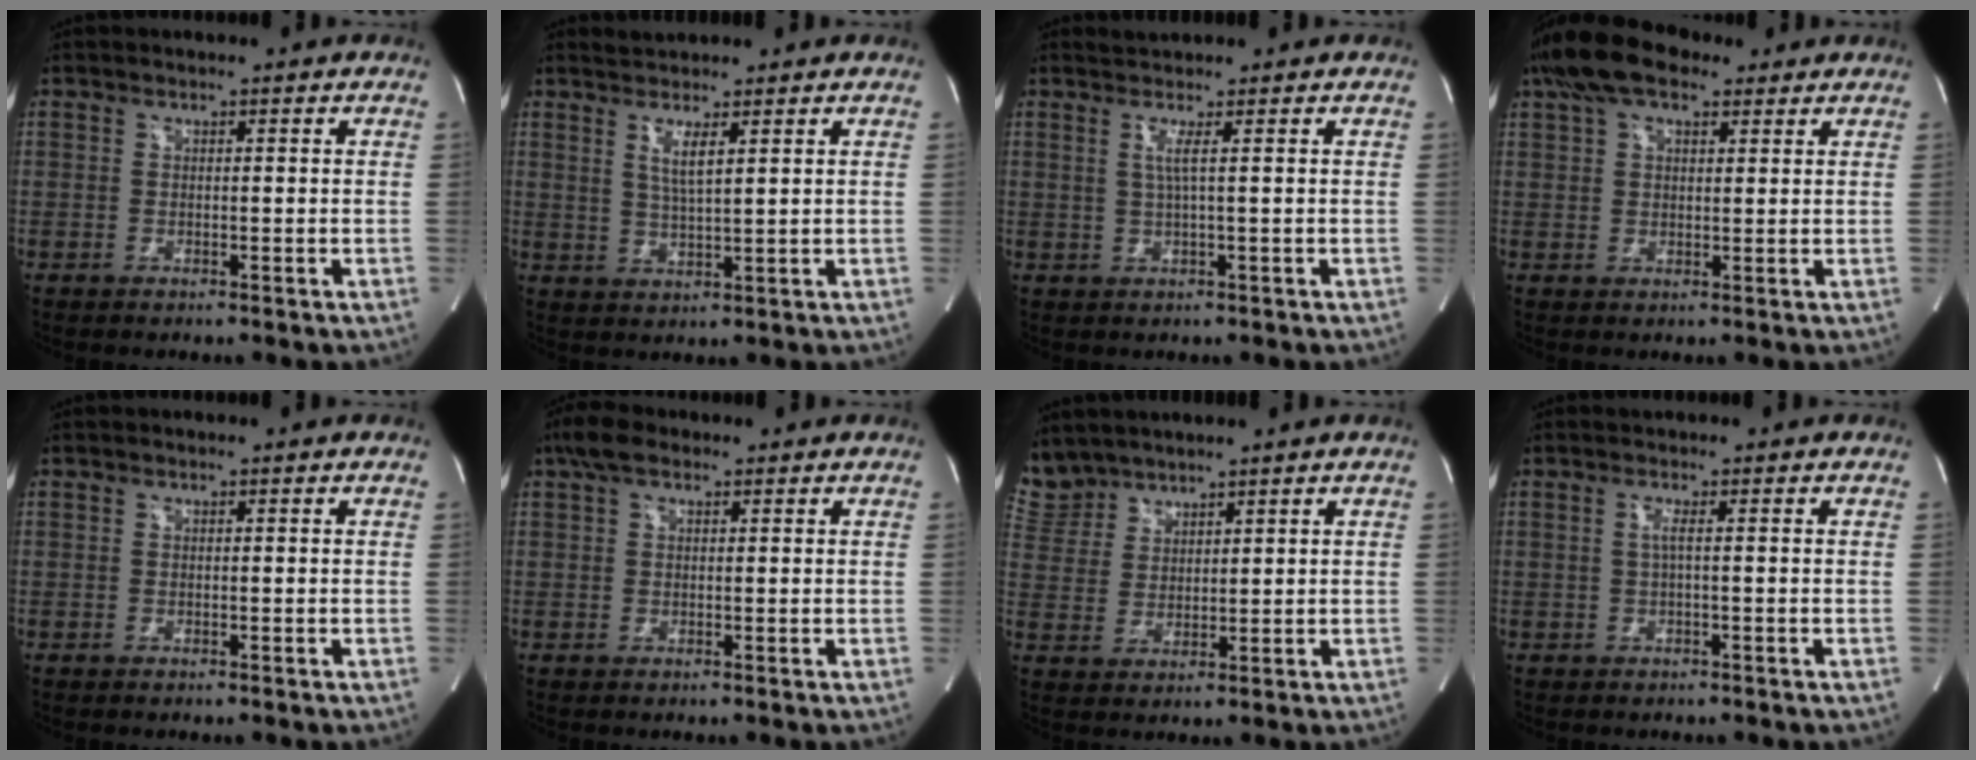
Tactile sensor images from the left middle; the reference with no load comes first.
{"total": 4.8, "force": [2.6, 0.3, 4.0], "torque": [-0.083, 0.000, 0.049]}
{"total": 2.6, "force": [1.2, -0.8, 2.2], "torque": [-0.052, 0.002, 0.025]}
{"total": 8.9, "force": [6.0, 4.0, 5.2], "torque": [-0.107, 0.039, 0.108]}
{"total": 0.0}
{"total": 3.8, "force": [2.3, 1.7, 2.4], "torque": [-0.061, 0.027, 0.045]}
{"total": 5.8, "force": [5.5, 1.7, -0.1], "torque": [-0.010, 0.012, 0.127]}
{"total": 1.1, "force": [0.1, -0.4, 1.0], "torque": [-0.024, 0.000, 0.001]}